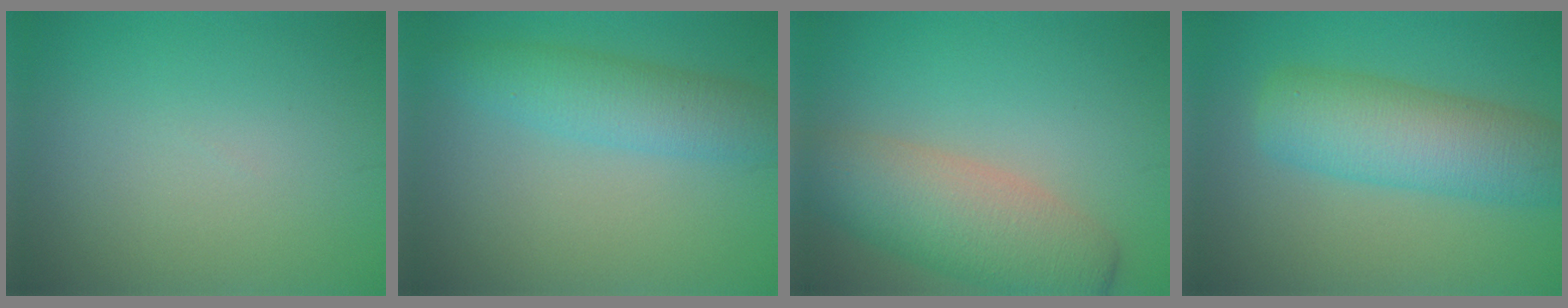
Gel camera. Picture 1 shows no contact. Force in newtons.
{"total": 4.4, "press": 4.4, "slide": 0.1}
{"total": 7.0, "press": 7.0, "slide": 0.3}
{"total": 7.5, "press": 7.4, "slide": 0.5}